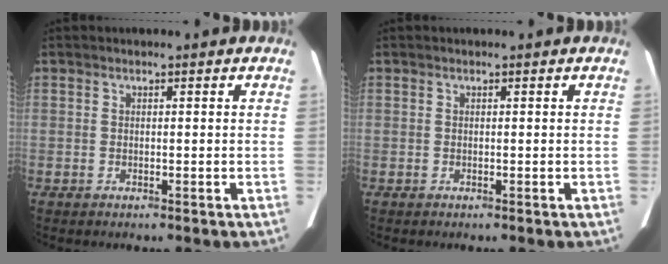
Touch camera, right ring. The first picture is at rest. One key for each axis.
{"total": 0.0}